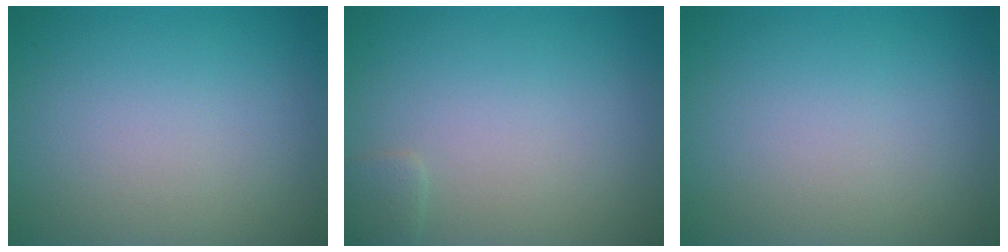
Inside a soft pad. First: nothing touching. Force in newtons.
{"total": 0.8, "press": 0.8, "slide": 0.0}
{"total": 0.0}